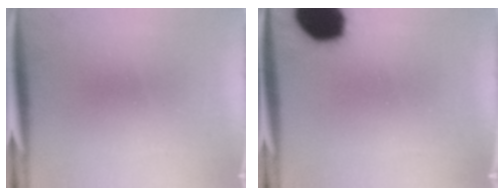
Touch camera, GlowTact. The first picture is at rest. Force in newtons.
{"total": 16.5}